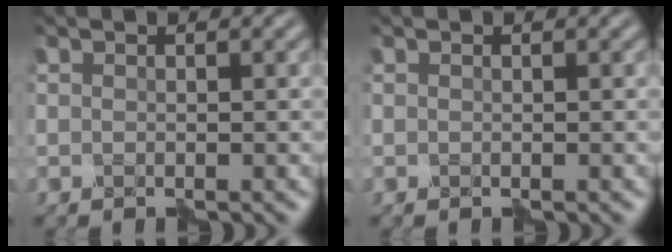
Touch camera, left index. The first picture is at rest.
{"total": 0.0}